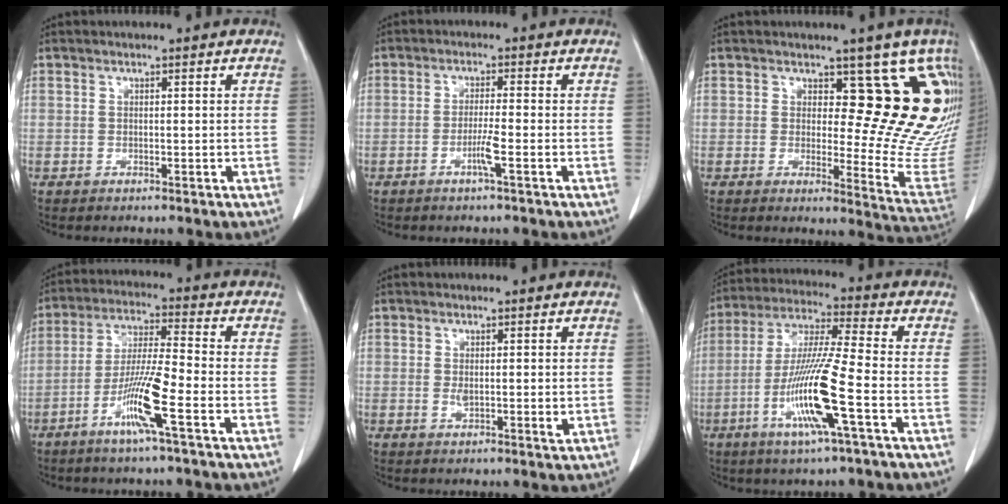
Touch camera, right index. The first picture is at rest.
{"total": 3.1, "force": [-1.4, -0.4, 2.7], "torque": [-0.054, -0.005, -0.029]}
{"total": 15.3, "force": [9.0, 5.8, 11.0], "torque": [-0.119, -0.029, 0.085]}
{"total": 9.8, "force": [-4.5, -0.4, 8.7], "torque": [-0.170, -0.010, -0.091]}
{"total": 2.4, "force": [0.1, 0.7, 2.3], "torque": [-0.038, -0.007, 0.004]}
{"total": 13.6, "force": [-4.7, -0.3, 12.8], "torque": [-0.260, -0.014, -0.094]}